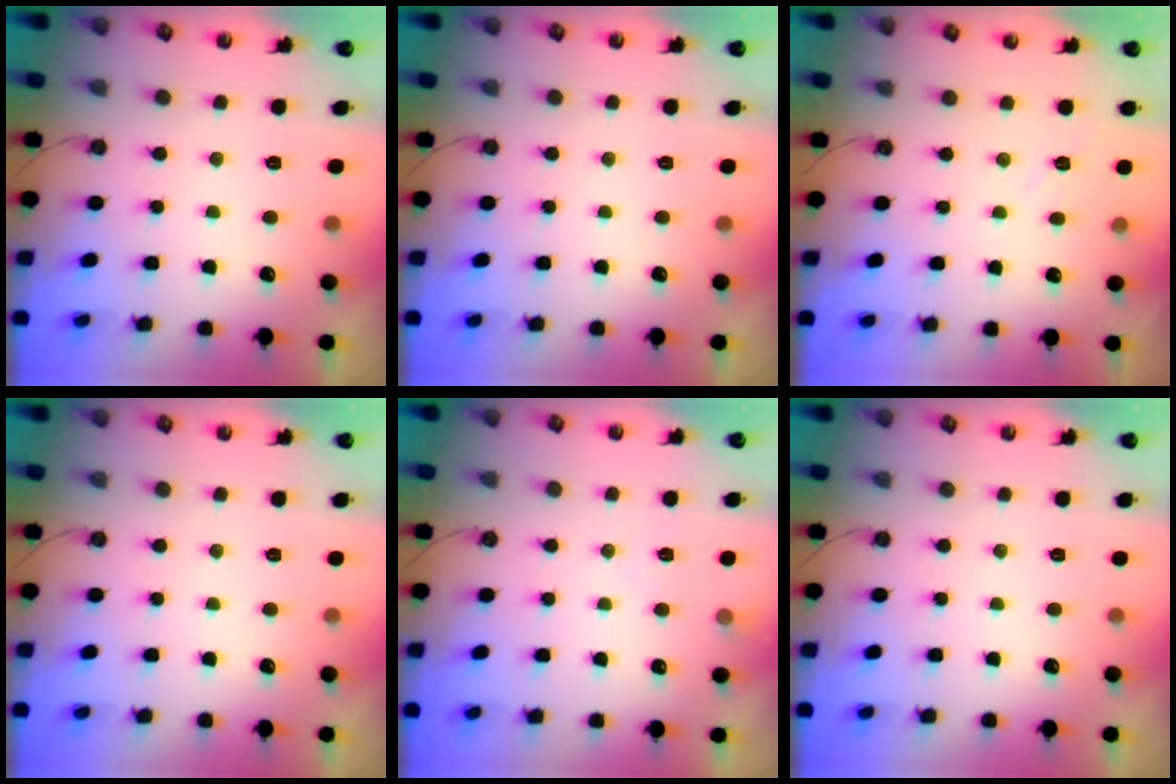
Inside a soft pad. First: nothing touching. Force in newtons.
{"total": 0.0}
{"total": 3.6, "press": 3.6, "slide": 0.4}
{"total": 0.0}
{"total": 3.8, "press": 3.8, "slide": 0.7}
{"total": 0.0}